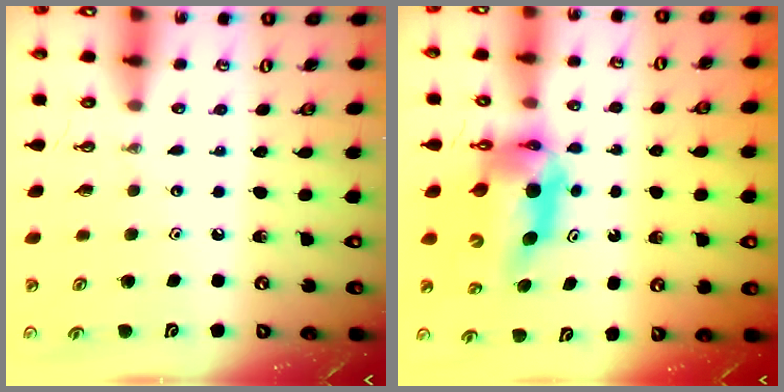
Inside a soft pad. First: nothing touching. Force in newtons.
{"total": 9.5, "press": 9.5, "slide": 1.0}